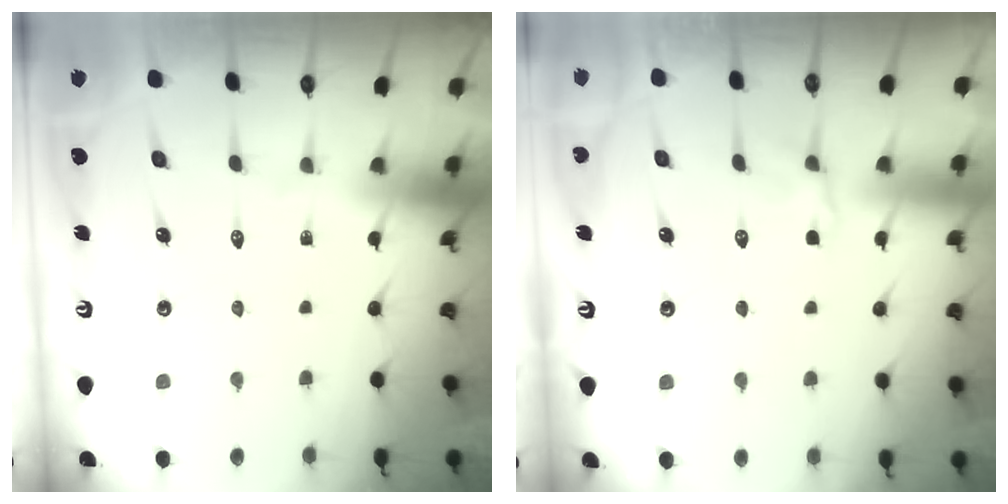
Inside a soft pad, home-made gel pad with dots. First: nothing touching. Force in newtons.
{"total": 3.3, "press": 2.8, "slide": 1.8}